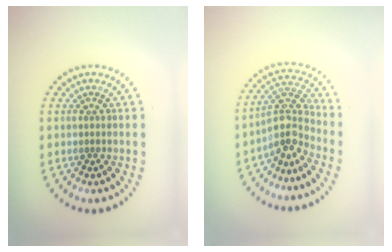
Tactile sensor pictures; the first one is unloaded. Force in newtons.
{"total": 3.8, "press": 2.8, "slide": 2.6}